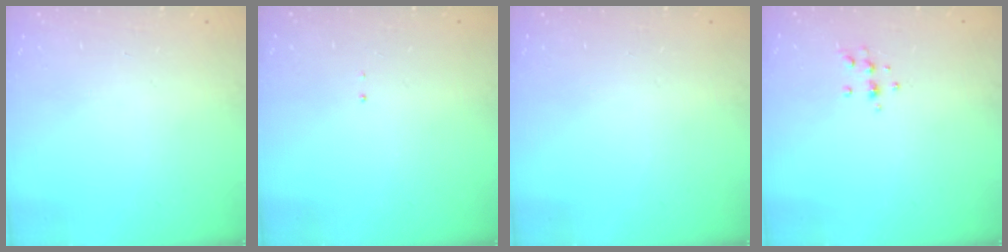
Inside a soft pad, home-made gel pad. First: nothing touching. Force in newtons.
{"total": 0.7, "press": 0.7, "slide": 0.1}
{"total": 0.0}
{"total": 6.2, "press": 6.1, "slide": 0.8}